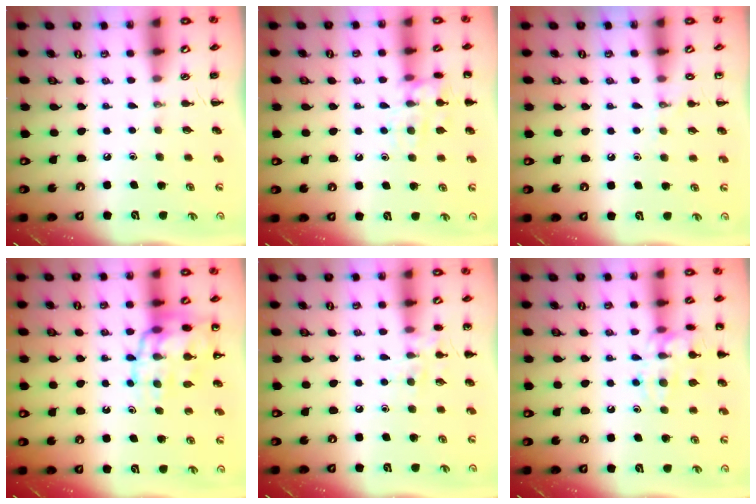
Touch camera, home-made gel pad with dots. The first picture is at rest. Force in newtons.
{"total": 11.8, "press": 11.7, "slide": 0.6}
{"total": 5.5, "press": 5.2, "slide": 1.6}
{"total": 18.7, "press": 18.4, "slide": 3.4}
{"total": 8.5, "press": 8.4, "slide": 1.6}
{"total": 14.6, "press": 14.6, "slide": 1.2}